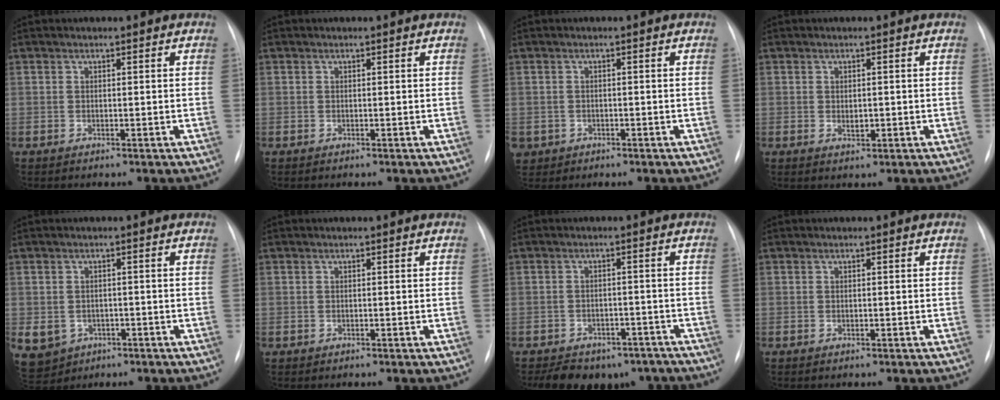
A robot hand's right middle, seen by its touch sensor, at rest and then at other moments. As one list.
[{"total": 0.0}, {"total": 3.6, "force": [-1.7, 3.1, 0.6], "torque": [-0.013, 0.003, -0.024]}, {"total": 1.6, "force": [-0.2, 1.0, 1.3], "torque": [-0.020, -0.002, 0.001]}, {"total": 12.7, "force": [-4.8, 10.9, 4.5], "torque": [-0.141, 0.004, -0.054]}, {"total": 0.0}, {"total": 11.2, "force": [-8.5, 6.3, 3.5], "torque": [-0.041, 0.010, -0.100]}, {"total": 0.0}]